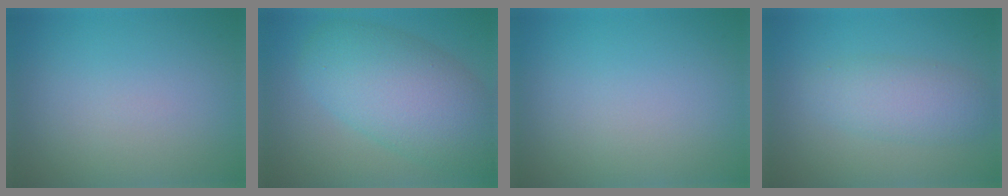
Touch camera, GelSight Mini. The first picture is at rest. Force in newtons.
{"total": 8.8, "press": 8.8, "slide": 0.3}
{"total": 0.0}
{"total": 3.5, "press": 3.5, "slide": 0.1}